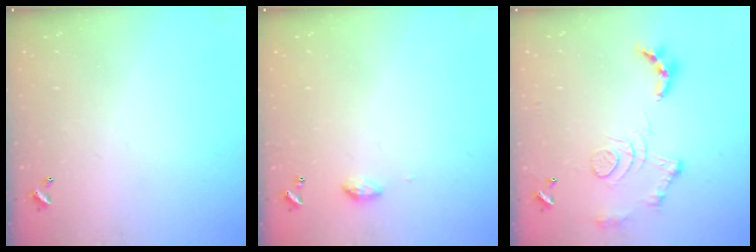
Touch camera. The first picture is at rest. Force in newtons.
{"total": 4.7, "press": 4.7, "slide": 0.6}
{"total": 12.5, "press": 12.5, "slide": 1.1}